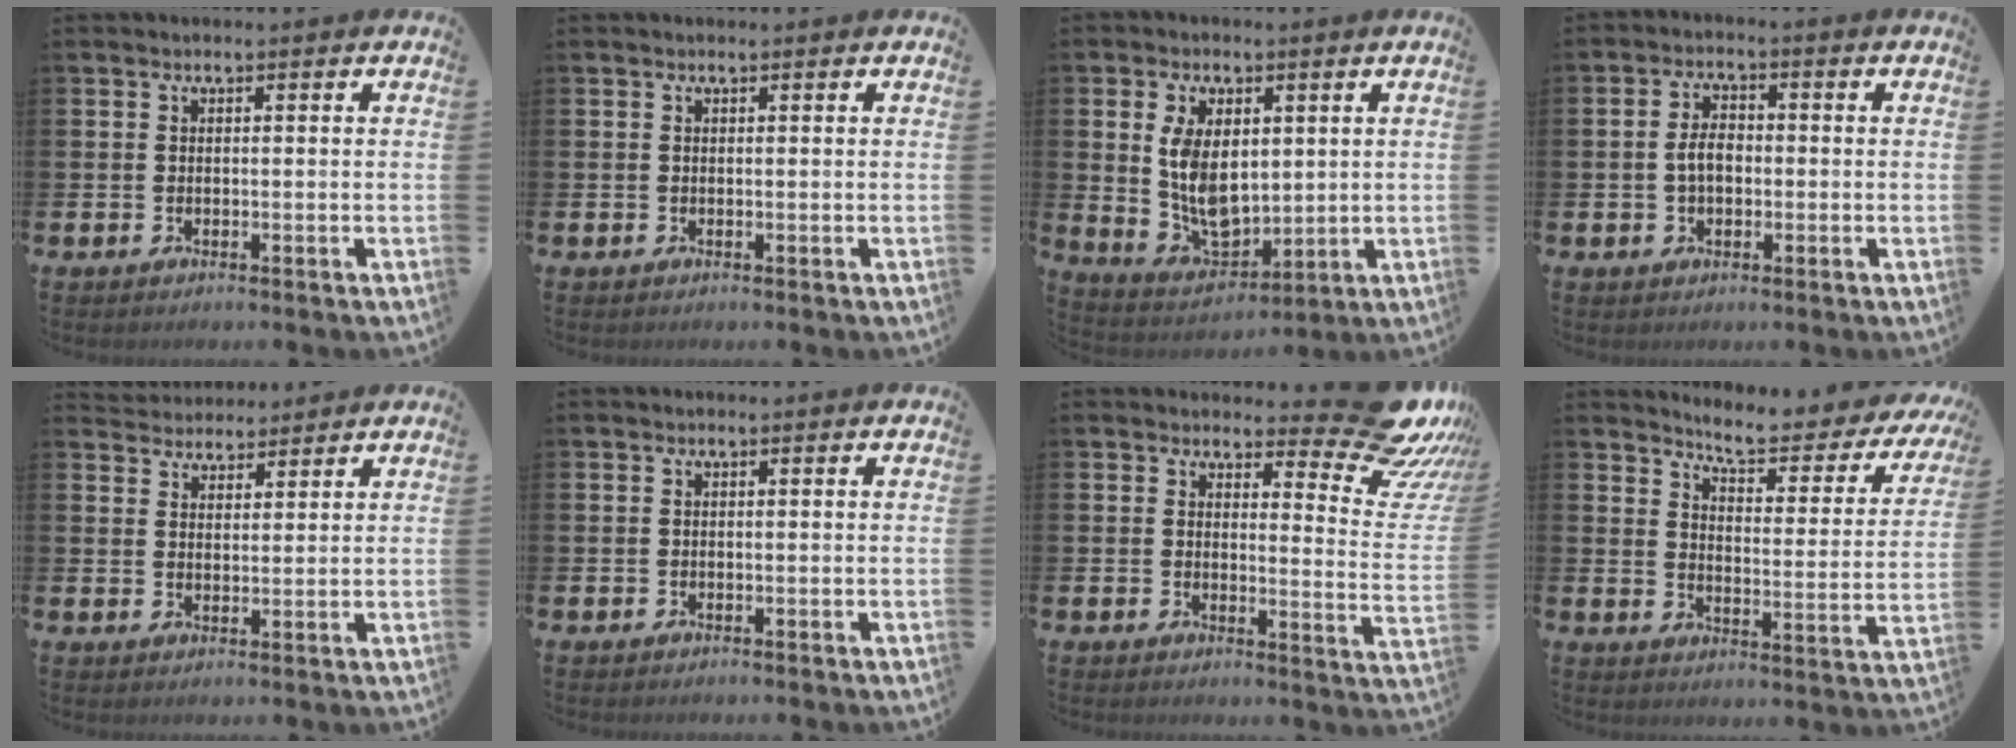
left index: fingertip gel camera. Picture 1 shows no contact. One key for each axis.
{"total": 0.0}
{"total": 7.1, "fx": 1.6, "fy": 4.6, "fz": 5.1, "tx": -0.109, "ty": -0.001, "tz": 0.026}
{"total": 3.6, "fx": -0.3, "fy": 2.2, "fz": 2.8, "tx": -0.046, "ty": 0.005, "tz": -0.009}
{"total": 3.7, "fx": 3.6, "fy": 1.0, "fz": -0.4, "tx": -0.006, "ty": -0.016, "tz": 0.067}
{"total": 0.0}
{"total": 9.5, "fx": 7.5, "fy": 3.2, "fz": 4.8, "tx": -0.053, "ty": -0.064, "tz": 0.127}
{"total": 6.0, "fx": 5.5, "fy": 0.9, "fz": 2.1, "tx": -0.062, "ty": -0.045, "tz": 0.087}